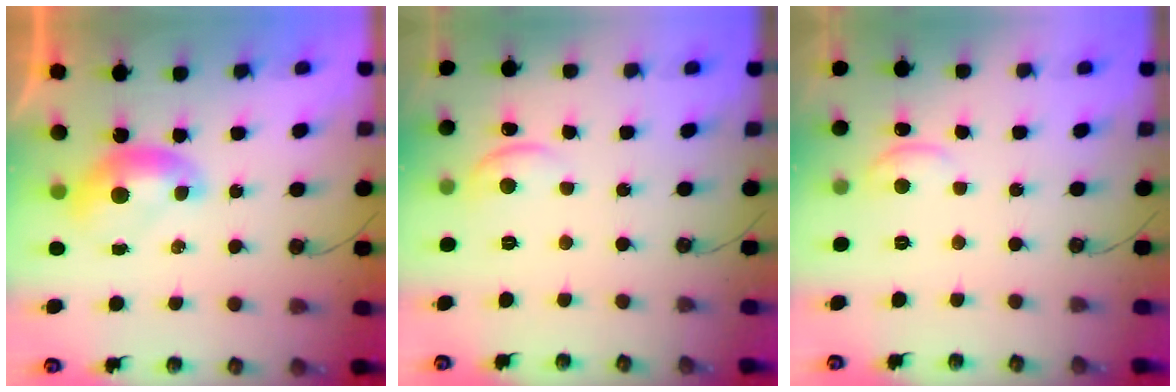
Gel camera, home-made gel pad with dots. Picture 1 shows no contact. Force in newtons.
{"total": 2.2, "press": 2.2, "slide": 0.5}
{"total": 1.0, "press": 0.9, "slide": 0.4}